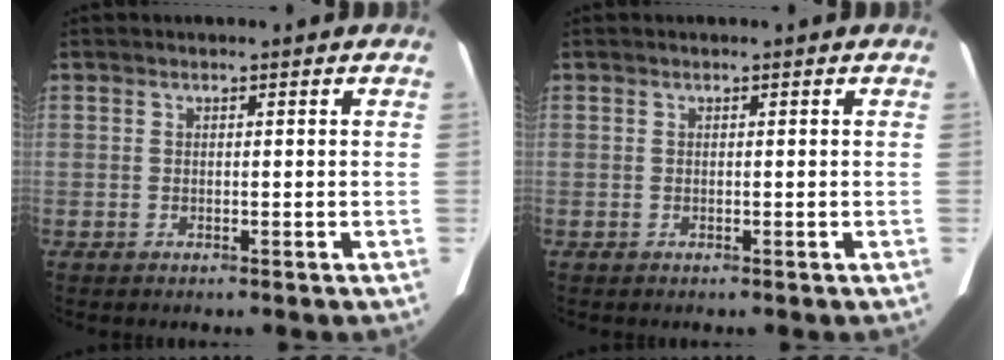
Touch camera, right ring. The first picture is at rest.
{"total": 0.0}